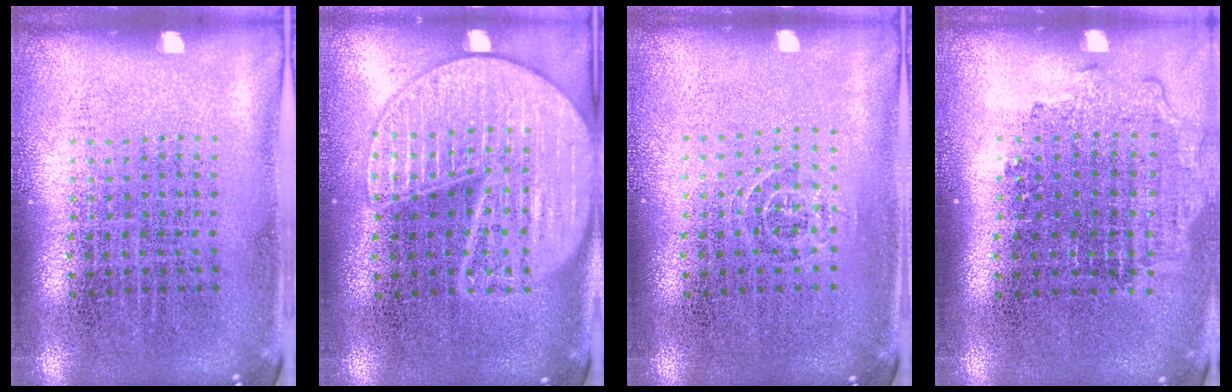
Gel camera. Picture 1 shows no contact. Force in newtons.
{"total": 3.2, "press": 3.1, "slide": 0.5}
{"total": 0.8, "press": 0.5, "slide": 0.6}
{"total": 1.2, "press": 1.1, "slide": 0.5}